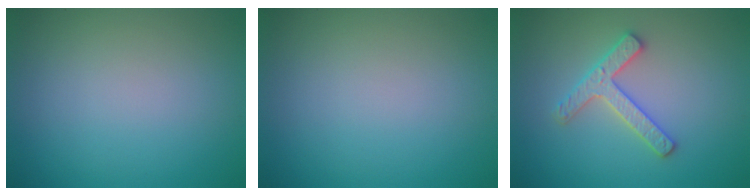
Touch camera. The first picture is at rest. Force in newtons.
{"total": 0.0}
{"total": 2.7, "press": 2.6, "slide": 0.5}